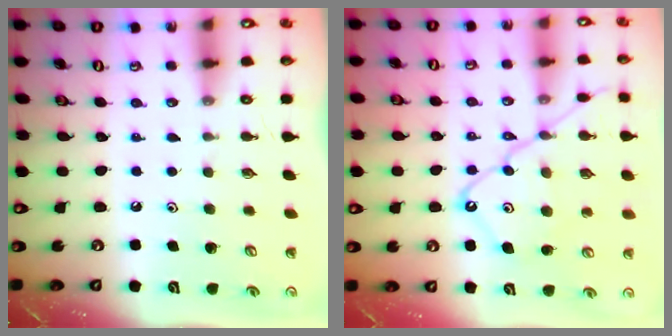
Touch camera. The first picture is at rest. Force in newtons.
{"total": 13.9, "press": 13.8, "slide": 1.4}